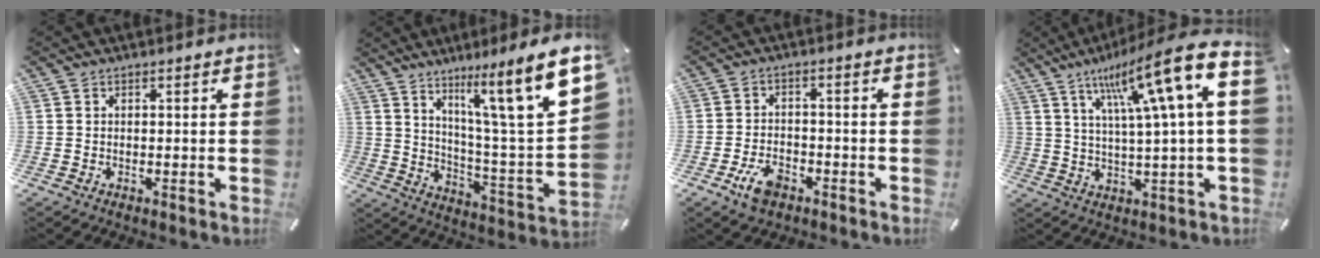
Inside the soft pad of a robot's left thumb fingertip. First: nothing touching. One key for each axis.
{"total": 16.2, "fx": 10.3, "fy": 1.8, "fz": 12.4, "tx": -0.187, "ty": -0.088, "tz": 0.146}
{"total": 6.4, "fx": -3.4, "fy": 3.8, "fz": 3.8, "tx": -0.084, "ty": 0.016, "tz": -0.065}
{"total": 17.5, "fx": 7.6, "fy": 1.7, "fz": 15.7, "tx": -0.264, "ty": -0.035, "tz": 0.105}